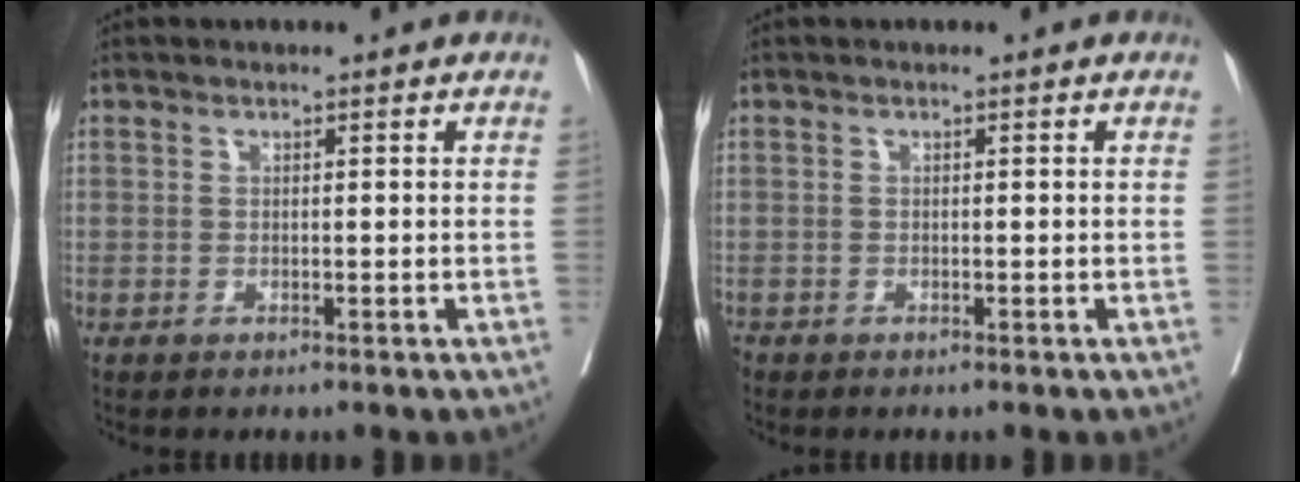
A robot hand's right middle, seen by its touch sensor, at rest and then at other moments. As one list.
[{"total": 0.6, "force": [-0.5, 0.3, 0.1], "torque": [-0.007, 0.000, -0.012]}]